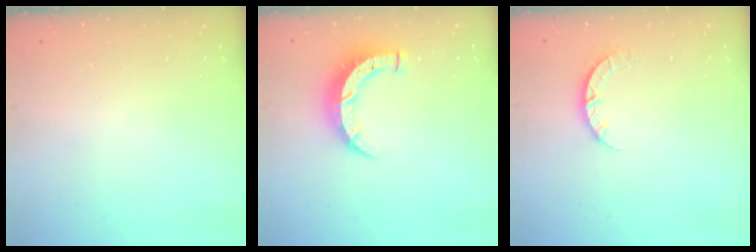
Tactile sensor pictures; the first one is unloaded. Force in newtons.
{"total": 7.9, "press": 7.8, "slide": 0.8}
{"total": 3.4, "press": 3.4, "slide": 0.4}